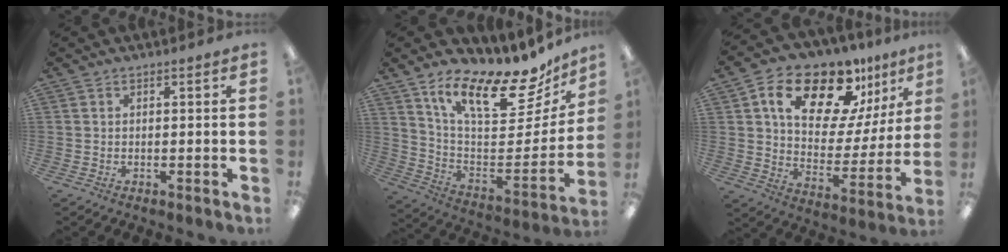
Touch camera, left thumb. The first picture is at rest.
{"total": 20.9, "force": [14.3, 7.9, 13.0], "torque": [-0.183, -0.102, 0.239]}
{"total": 19.4, "force": [12.9, 9.7, 10.8], "torque": [-0.172, -0.073, 0.219]}